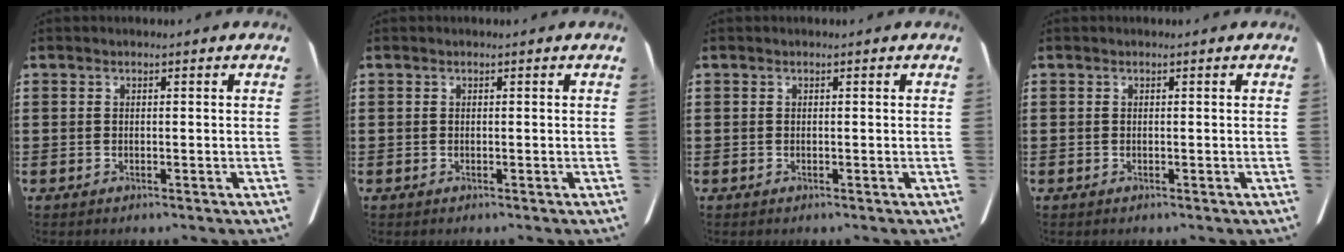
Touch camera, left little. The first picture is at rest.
{"total": 0.0}
{"total": 0.0}
{"total": 0.0}